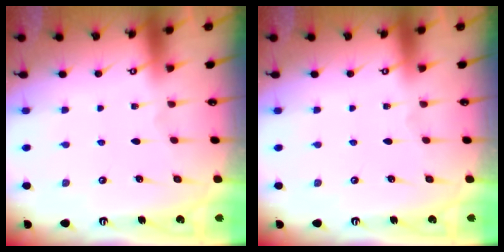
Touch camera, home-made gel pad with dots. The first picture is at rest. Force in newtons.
{"total": 0.0}